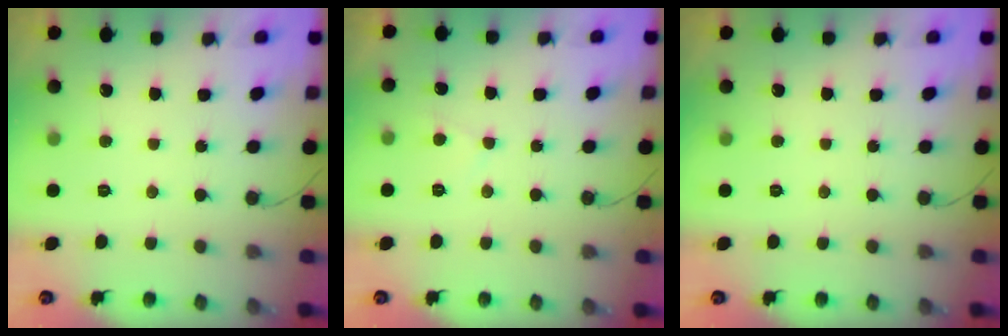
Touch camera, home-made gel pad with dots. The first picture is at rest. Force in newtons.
{"total": 2.3, "press": 2.3, "slide": 0.4}
{"total": 0.0}